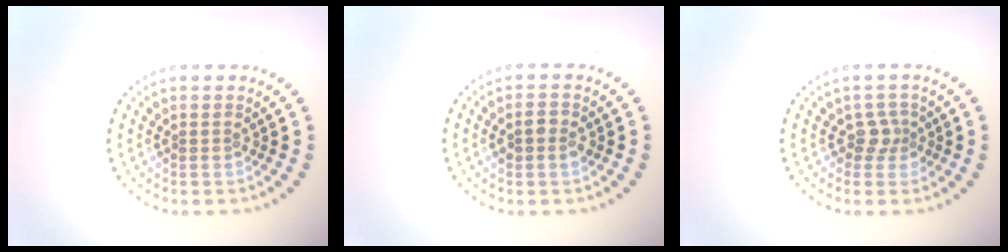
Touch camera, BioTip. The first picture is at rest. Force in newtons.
{"total": 1.6, "press": 1.6, "slide": 0.1}
{"total": 1.8, "press": 1.3, "slide": 1.3}